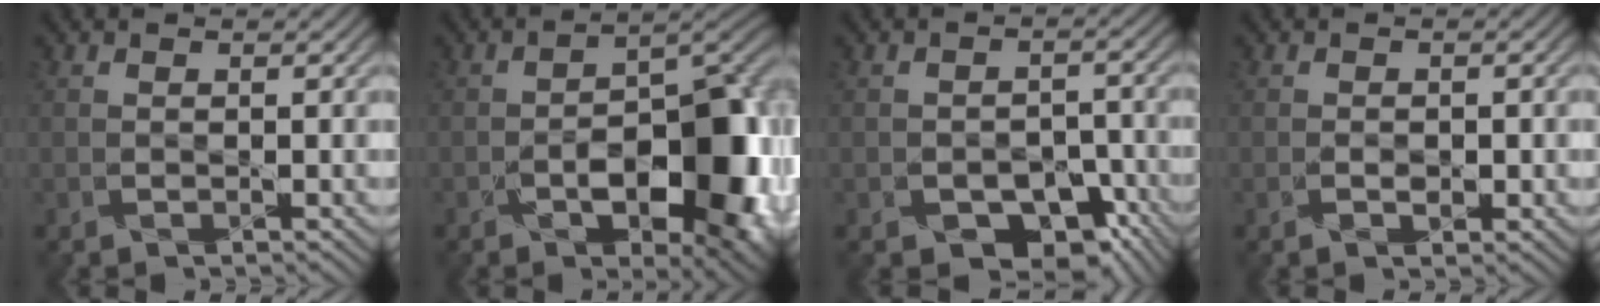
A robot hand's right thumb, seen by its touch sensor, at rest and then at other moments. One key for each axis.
{"total": 13.9, "fx": -4.5, "fy": 6.7, "fz": 11.3, "tx": -0.149, "ty": -0.019, "tz": -0.064}
{"total": 8.6, "fx": -5.4, "fy": 5.6, "fz": 3.7, "tx": -0.043, "ty": -0.014, "tz": -0.069}
{"total": 1.1, "fx": -0.4, "fy": 0.6, "fz": 0.8, "tx": -0.015, "ty": -0.003, "tz": -0.005}